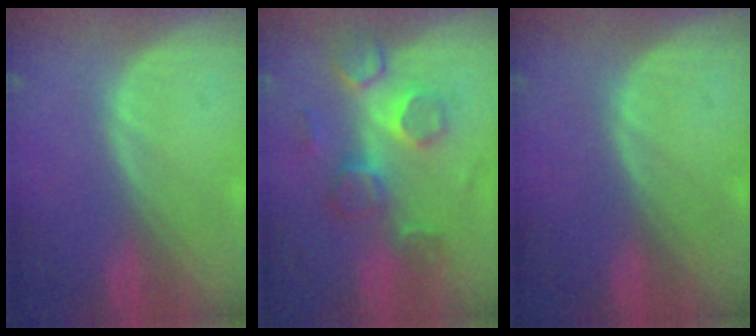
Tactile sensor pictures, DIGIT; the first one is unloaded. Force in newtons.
{"total": 8.8, "press": 7.6, "slide": 4.5}
{"total": 0.0}